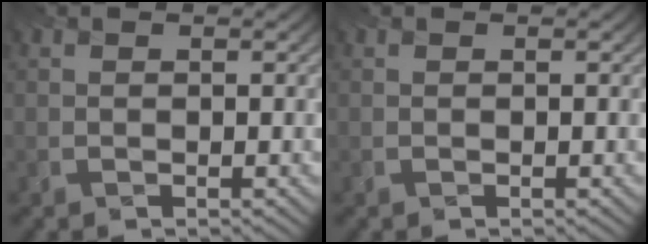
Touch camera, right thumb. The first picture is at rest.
{"total": 0.0}